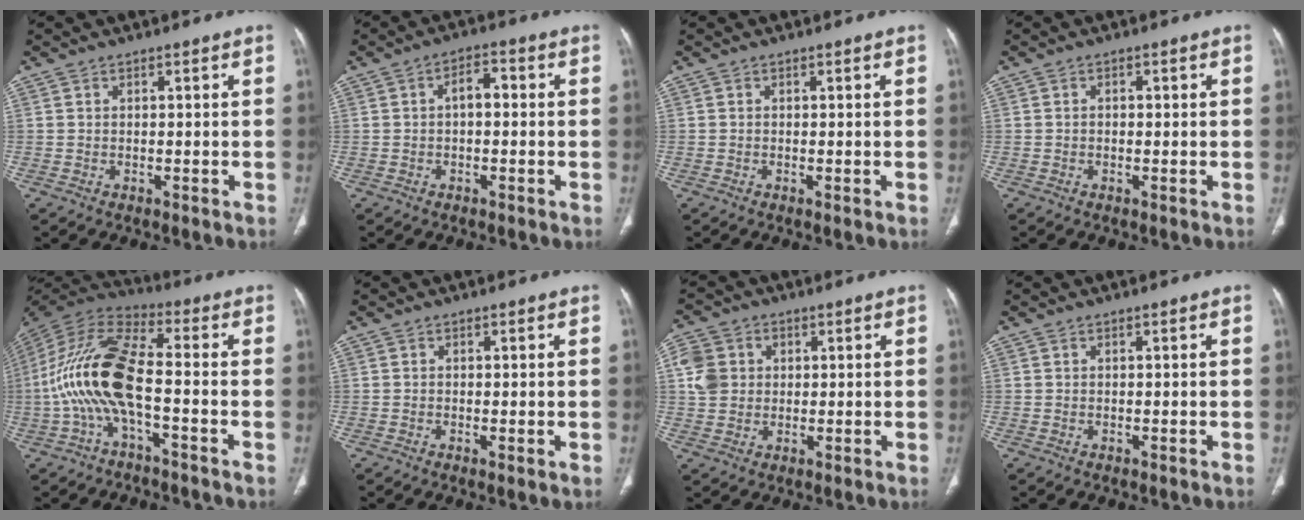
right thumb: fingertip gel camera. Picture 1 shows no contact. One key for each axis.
{"total": 4.0, "fx": 0.1, "fy": 2.3, "fz": 3.3, "tx": -0.047, "ty": 0.016, "tz": -0.004}
{"total": 0.0}
{"total": 0.8, "fx": 0.0, "fy": 0.6, "fz": 0.6, "tx": -0.008, "ty": 0.003, "tz": -0.002}
{"total": 15.7, "fx": -3.3, "fy": 5.3, "fz": 14.4, "tx": -0.319, "ty": 0.047, "tz": -0.072}
{"total": 0.8, "fx": -0.1, "fy": 0.1, "fz": 0.7, "tx": -0.020, "ty": -0.005, "tz": -0.003}
{"total": 7.2, "fx": 1.4, "fy": 6.2, "fz": 3.3, "tx": -0.052, "ty": 0.005, "tz": 0.025}
{"total": 0.0}